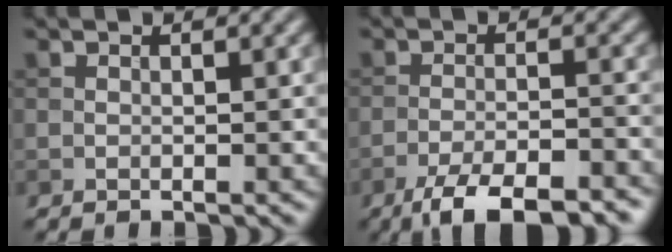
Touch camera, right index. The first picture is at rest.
{"total": 6.9, "force": [-5.1, 1.7, 4.3], "torque": [-0.071, -0.002, -0.087]}